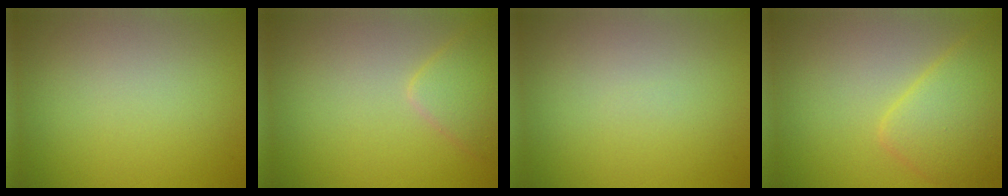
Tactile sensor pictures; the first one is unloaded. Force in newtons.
{"total": 2.7, "press": 2.7, "slide": 0.2}
{"total": 0.0}
{"total": 5.1, "press": 5.0, "slide": 0.3}